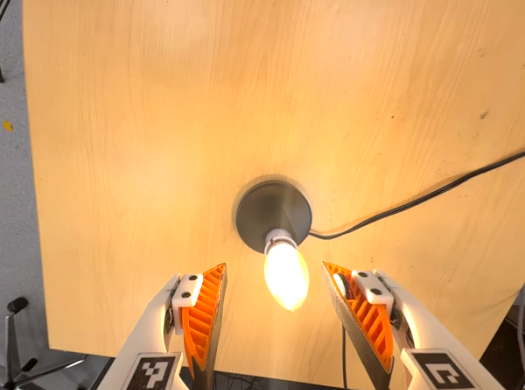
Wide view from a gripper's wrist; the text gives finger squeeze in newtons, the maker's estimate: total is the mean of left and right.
{"total": 0.0}